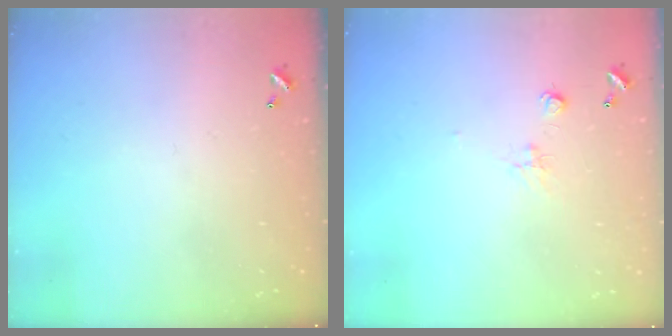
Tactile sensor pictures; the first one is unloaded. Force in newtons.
{"total": 0.5, "press": 0.0, "slide": 0.5}